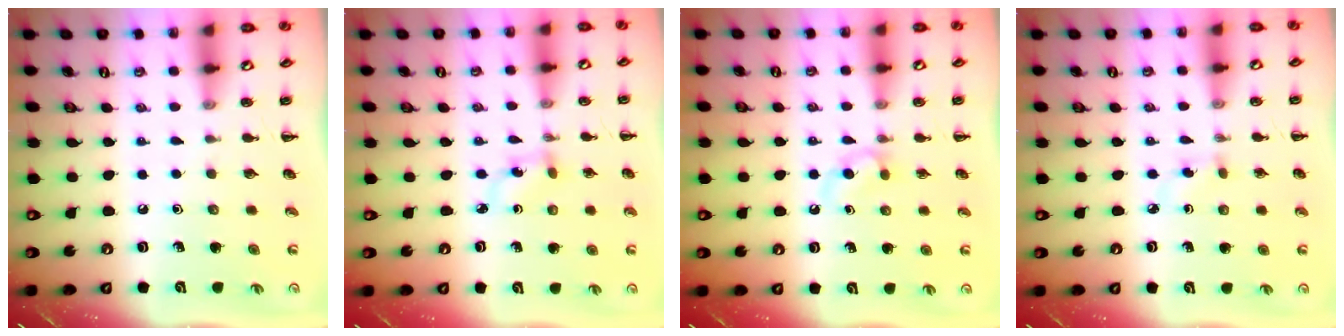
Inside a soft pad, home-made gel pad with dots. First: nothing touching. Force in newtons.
{"total": 3.1, "press": 2.8, "slide": 1.2}
{"total": 3.4, "press": 3.2, "slide": 1.4}
{"total": 3.0, "press": 2.8, "slide": 1.2}